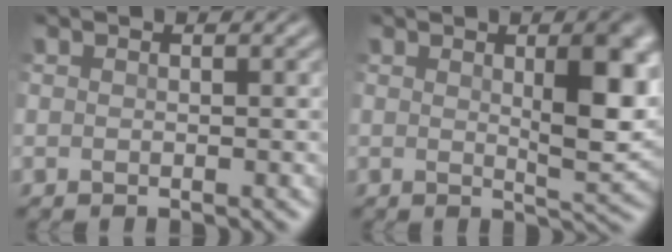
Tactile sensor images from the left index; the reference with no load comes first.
{"total": 6.7, "force": [1.6, 2.2, 6.1], "torque": [-0.087, -0.001, 0.031]}